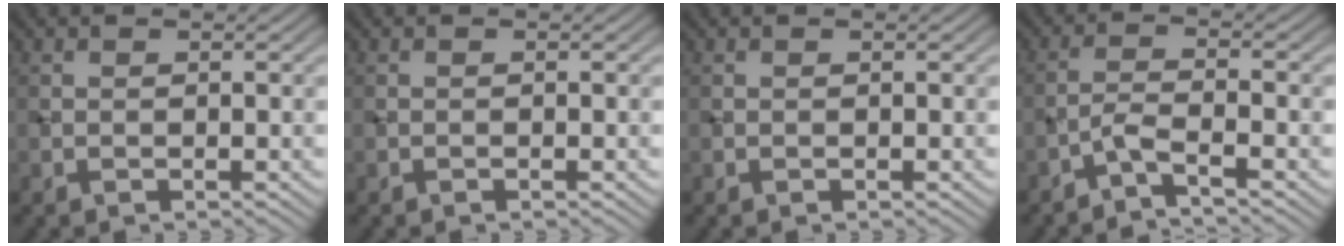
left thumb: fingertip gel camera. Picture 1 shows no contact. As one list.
[{"total": 0.0}, {"total": 0.0}, {"total": 2.9, "force": [-2.2, 0.2, 1.9], "torque": [-0.039, 0.005, -0.057]}]